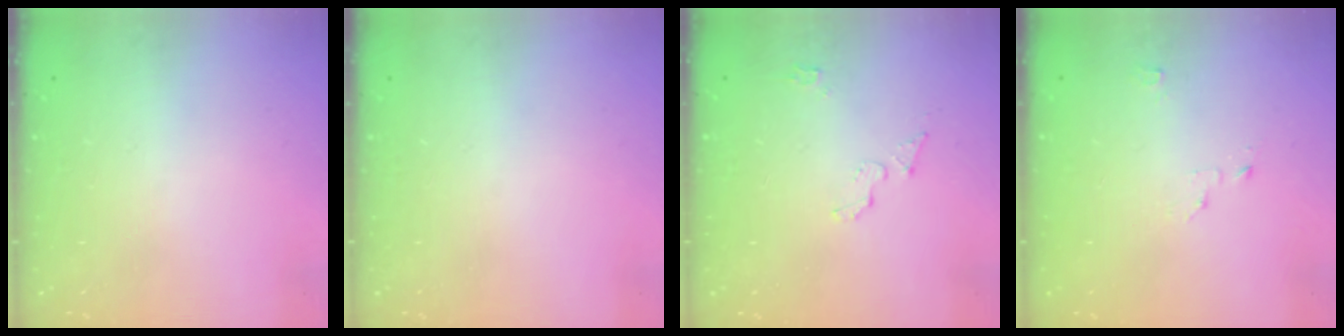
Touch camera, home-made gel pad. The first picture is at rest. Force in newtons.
{"total": 0.0}
{"total": 4.6, "press": 4.6, "slide": 0.4}
{"total": 2.1, "press": 2.1, "slide": 0.2}